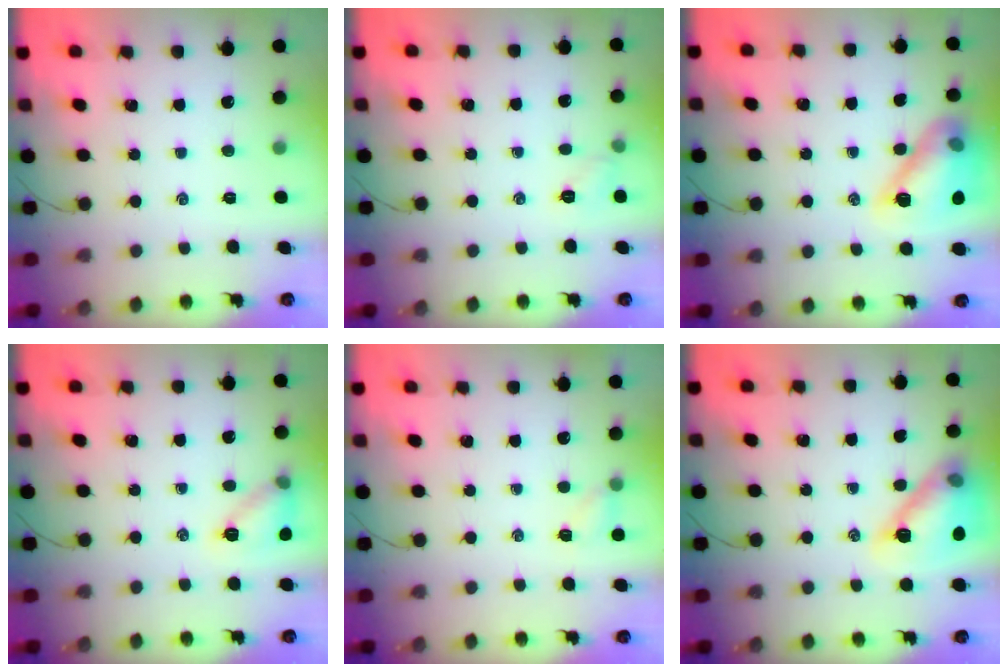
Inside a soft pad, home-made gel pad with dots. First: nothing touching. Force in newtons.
{"total": 5.2, "press": 4.9, "slide": 1.6}
{"total": 14.9, "press": 14.8, "slide": 1.5}
{"total": 10.3, "press": 10.2, "slide": 1.1}
{"total": 3.9, "press": 3.7, "slide": 1.2}
{"total": 14.6, "press": 14.6, "slide": 0.8}